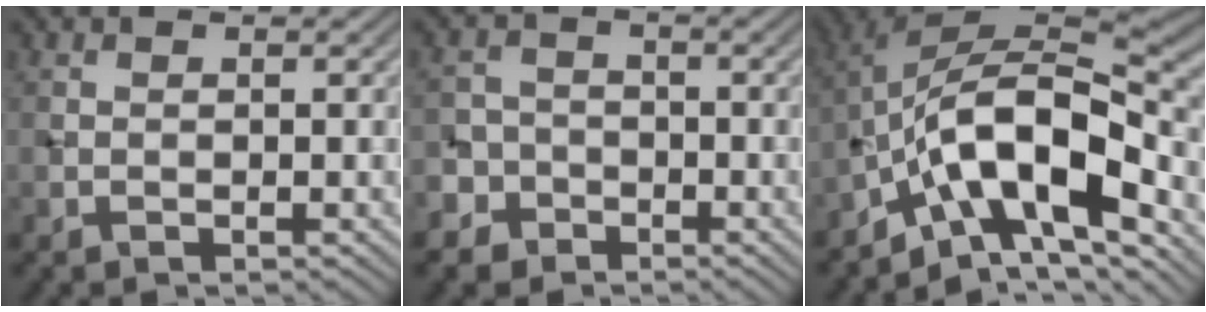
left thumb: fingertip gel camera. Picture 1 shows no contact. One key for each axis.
{"total": 4.2, "fx": -2.5, "fy": 3.4, "fz": 0.5, "tx": 0.007, "ty": 0.004, "tz": -0.063}
{"total": 14.6, "fx": -6.0, "fy": 6.5, "fz": 11.6, "tx": -0.196, "ty": 0.007, "tz": -0.120}